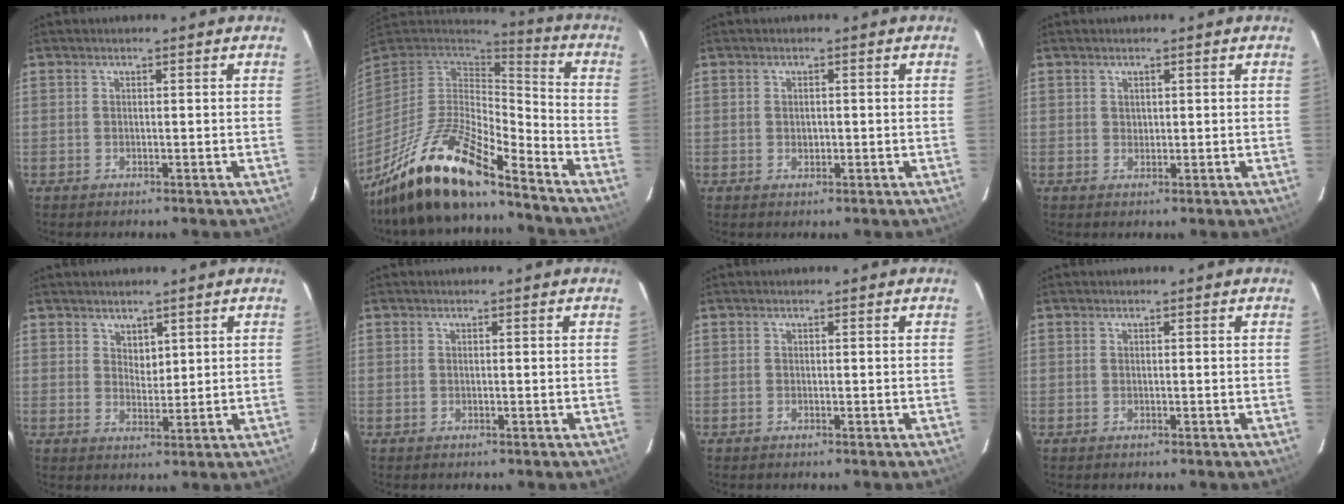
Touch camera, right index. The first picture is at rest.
{"total": 19.0, "force": [-14.3, 4.4, 11.7], "torque": [-0.235, -0.028, -0.269]}
{"total": 1.2, "force": [-0.1, 0.9, 0.8], "torque": [-0.013, 0.003, -0.001]}
{"total": 1.0, "force": [0.5, 0.9, 0.2], "torque": [0.001, 0.005, 0.008]}
{"total": 2.8, "force": [1.9, 1.8, 0.8], "torque": [-0.008, 0.001, 0.036]}
{"total": 0.0}
{"total": 0.0}
{"total": 0.0}